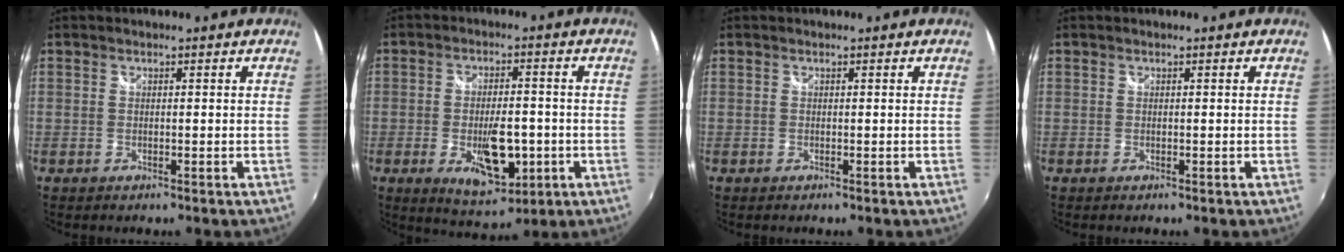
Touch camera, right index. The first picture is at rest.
{"total": 11.2, "force": [-3.3, 5.1, 9.5], "torque": [-0.167, -0.016, -0.044]}
{"total": 0.0}
{"total": 0.0}